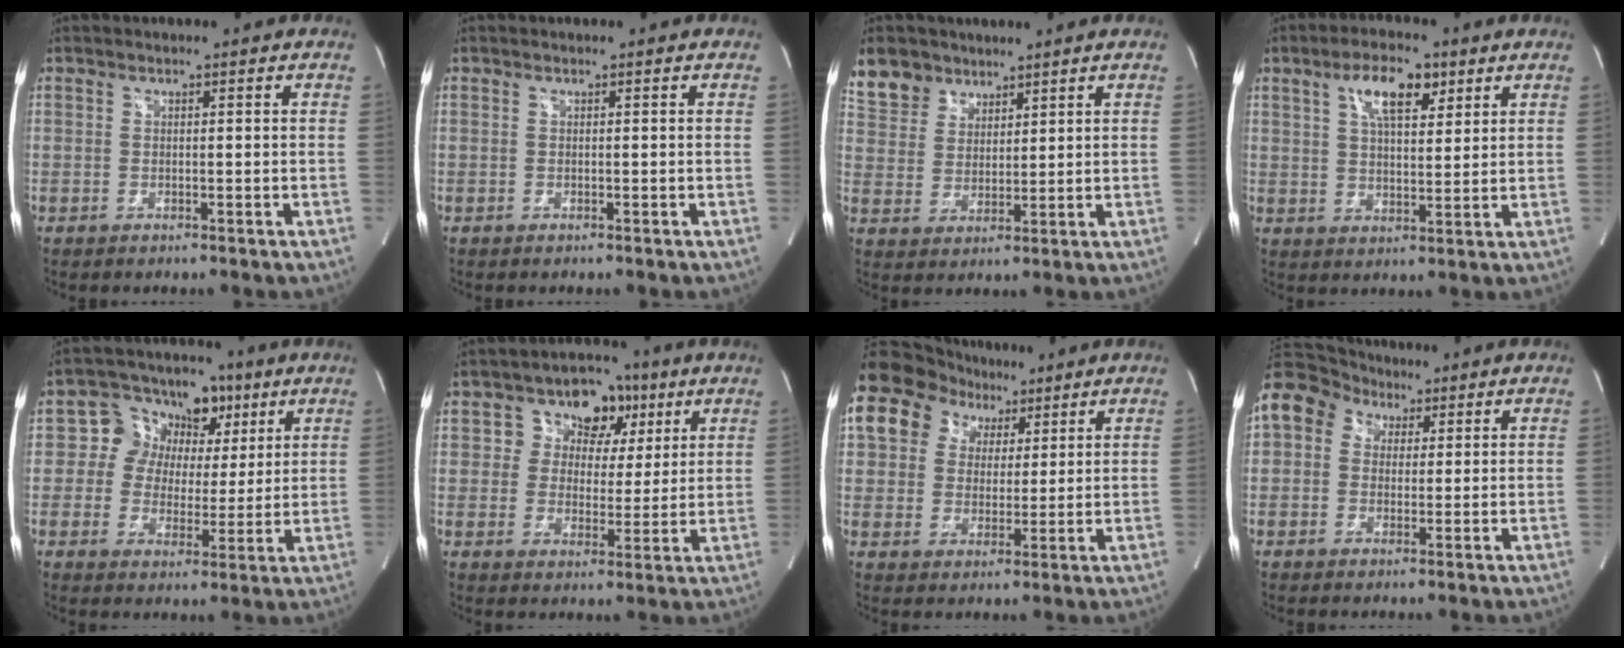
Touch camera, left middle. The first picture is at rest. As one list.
[{"total": 0.0}, {"total": 6.9, "force": [5.2, 4.4, 0.9], "torque": [-0.024, 0.007, 0.108]}, {"total": 8.3, "force": [4.2, 3.0, 6.5], "torque": [-0.119, 0.009, 0.072]}, {"total": 9.5, "force": [3.1, 7.8, 4.3], "torque": [-0.052, 0.037, 0.050]}, {"total": 8.6, "force": [3.8, 6.8, 3.7], "torque": [-0.038, 0.024, 0.058]}, {"total": 15.5, "force": [7.3, 12.4, 5.8], "torque": [-0.135, 0.069, 0.130]}, {"total": 13.5, "force": [5.5, 10.9, 5.7], "torque": [-0.154, 0.070, 0.099]}]